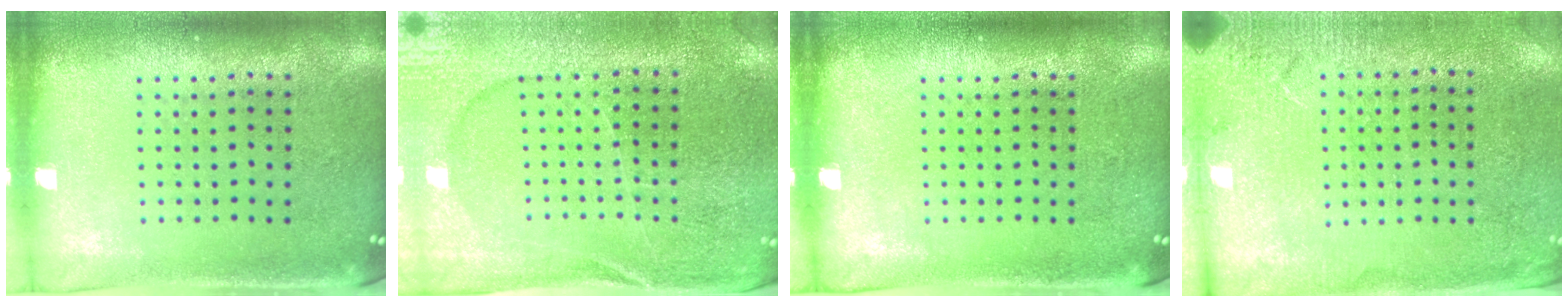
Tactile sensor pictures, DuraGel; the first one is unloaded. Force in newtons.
{"total": 1.8, "press": 1.8, "slide": 0.2}
{"total": 0.0}
{"total": 2.6, "press": 2.6, "slide": 0.4}